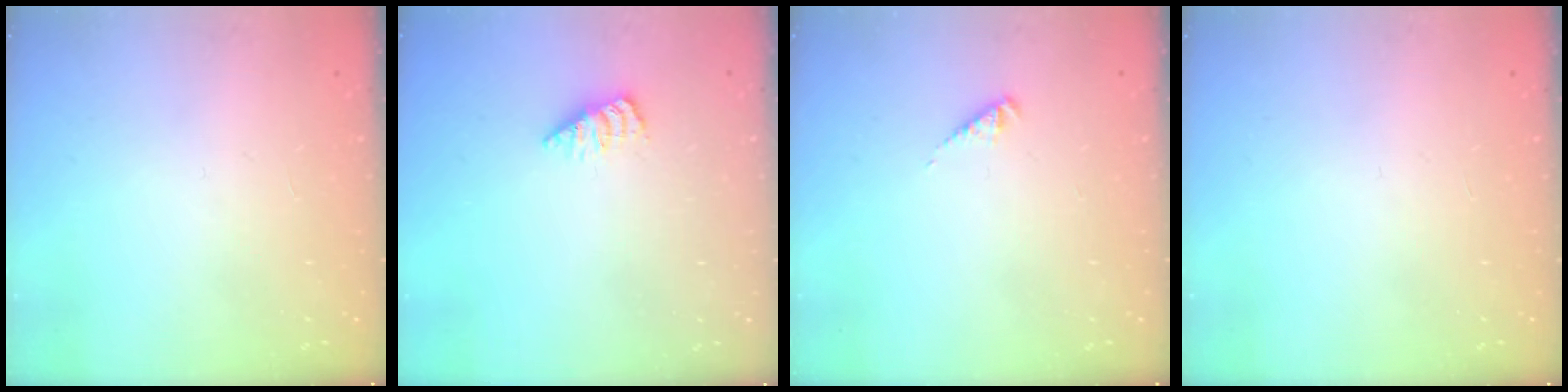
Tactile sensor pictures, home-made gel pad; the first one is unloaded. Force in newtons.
{"total": 1.9, "press": 1.9, "slide": 0.3}
{"total": 2.4, "press": 2.4, "slide": 0.3}
{"total": 0.0}